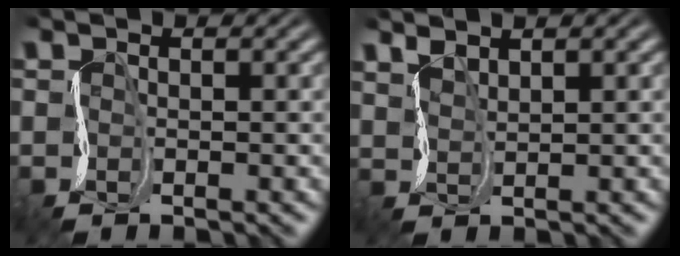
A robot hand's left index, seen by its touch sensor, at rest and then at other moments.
{"total": 2.4, "force": [2.1, -0.7, -0.9], "torque": [-0.003, 0.001, 0.039]}